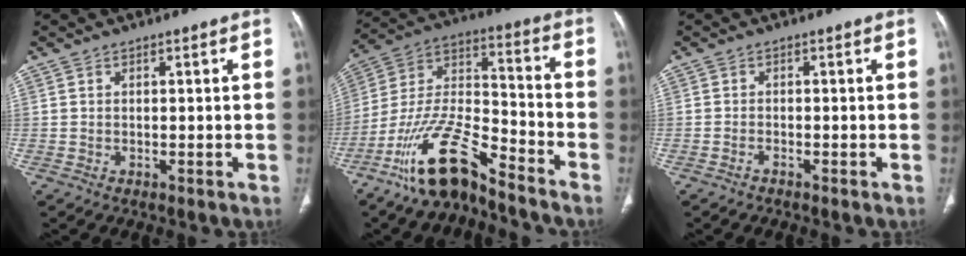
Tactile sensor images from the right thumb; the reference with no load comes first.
{"total": 15.3, "force": [-11.6, 4.0, 9.2], "torque": [-0.178, 0.084, -0.220]}
{"total": 0.7, "force": [-0.7, 0.1, 0.3], "torque": [-0.007, 0.005, -0.015]}